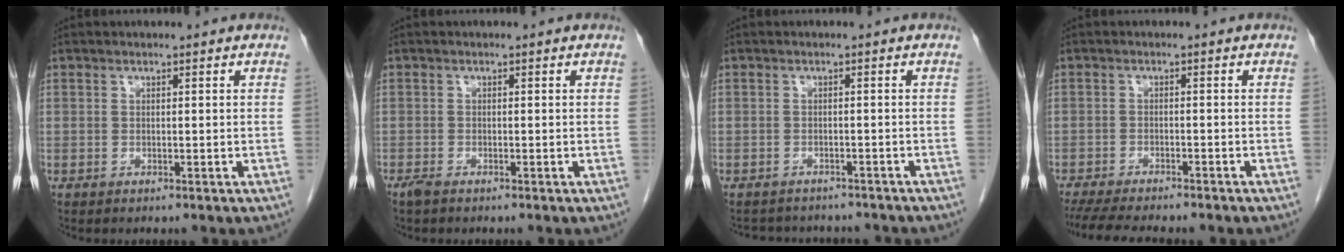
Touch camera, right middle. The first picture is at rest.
{"total": 1.1, "force": [-0.9, 0.2, 0.6], "torque": [-0.019, -0.004, -0.017]}
{"total": 8.1, "force": [-7.4, 2.8, 1.7], "torque": [-0.028, 0.008, -0.083]}
{"total": 10.8, "force": [-9.3, 1.6, 5.3], "torque": [-0.078, -0.011, -0.133]}